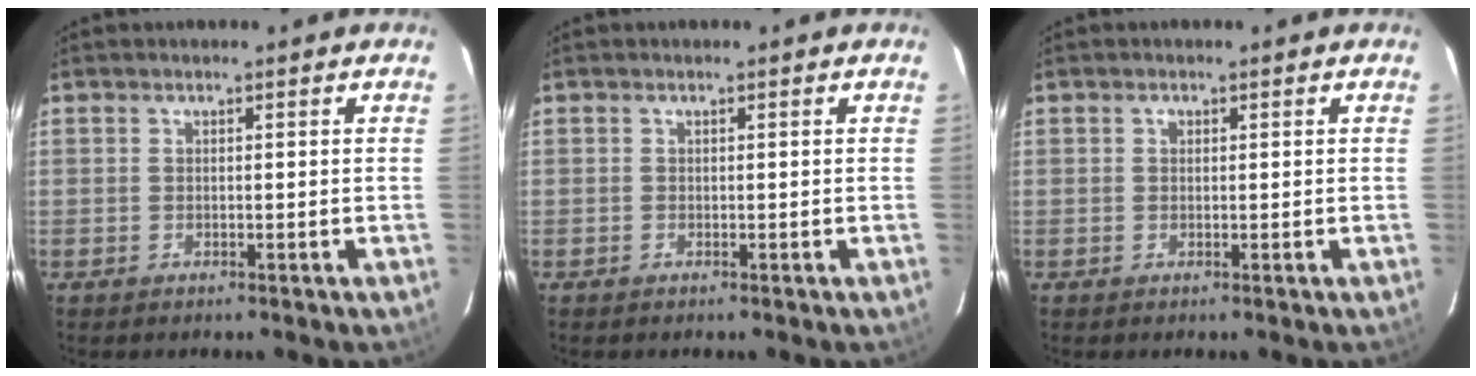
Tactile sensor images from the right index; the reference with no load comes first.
{"total": 0.0}
{"total": 0.6, "force": [0.1, 0.5, 0.2], "torque": [-0.001, 0.003, 0.001]}